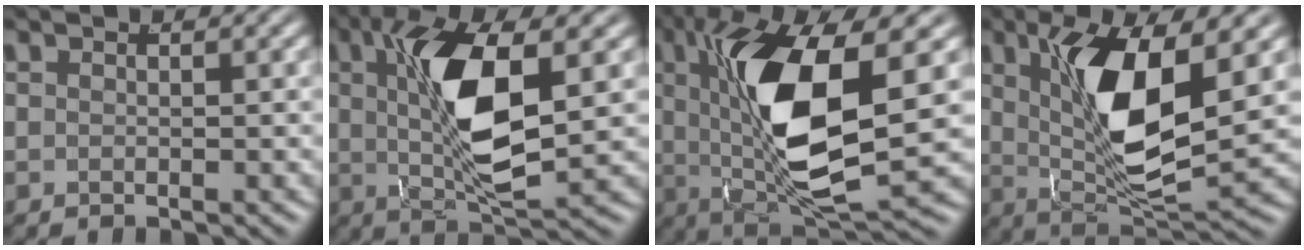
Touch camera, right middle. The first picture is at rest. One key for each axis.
{"total": 8.3, "fx": 1.0, "fy": 2.3, "fz": 7.9, "tx": -0.153, "ty": -0.007, "tz": 0.024}
{"total": 13.4, "fx": 1.3, "fy": 5.4, "fz": 12.2, "tx": -0.231, "ty": -0.019, "tz": 0.038}
{"total": 9.1, "fx": 1.4, "fy": 3.1, "fz": 8.5, "tx": -0.146, "ty": -0.010, "tz": 0.032}